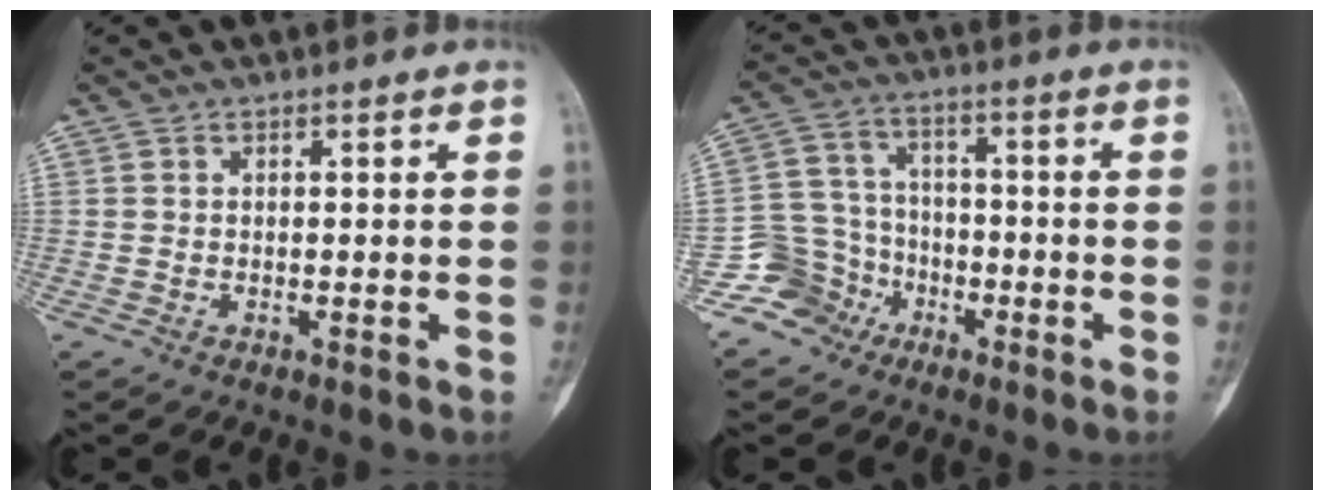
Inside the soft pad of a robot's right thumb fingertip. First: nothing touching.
{"total": 8.3, "force": [-5.0, 6.6, 0.1], "torque": [0.033, 0.052, -0.102]}